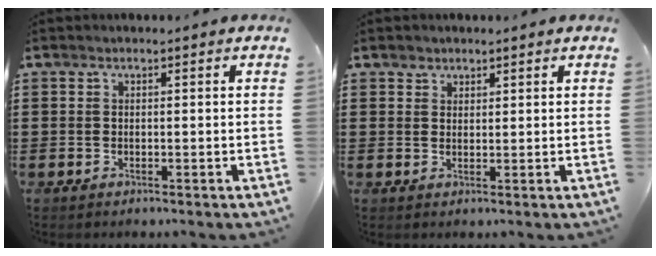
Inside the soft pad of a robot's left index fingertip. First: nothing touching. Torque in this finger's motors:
{"motor_torque": [-0.12, -0.07, -0.02, -0.01]}